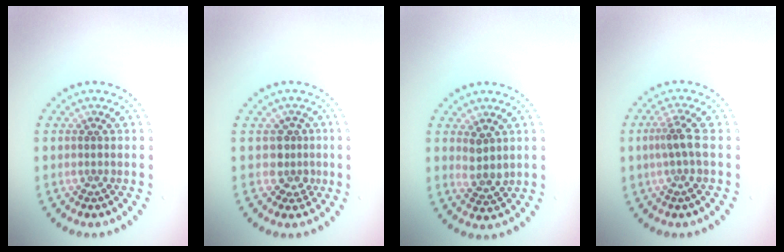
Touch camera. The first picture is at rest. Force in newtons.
{"total": 2.1, "press": 1.5, "slide": 1.5}
{"total": 2.0, "press": 1.7, "slide": 1.1}
{"total": 2.1, "press": 1.5, "slide": 1.4}